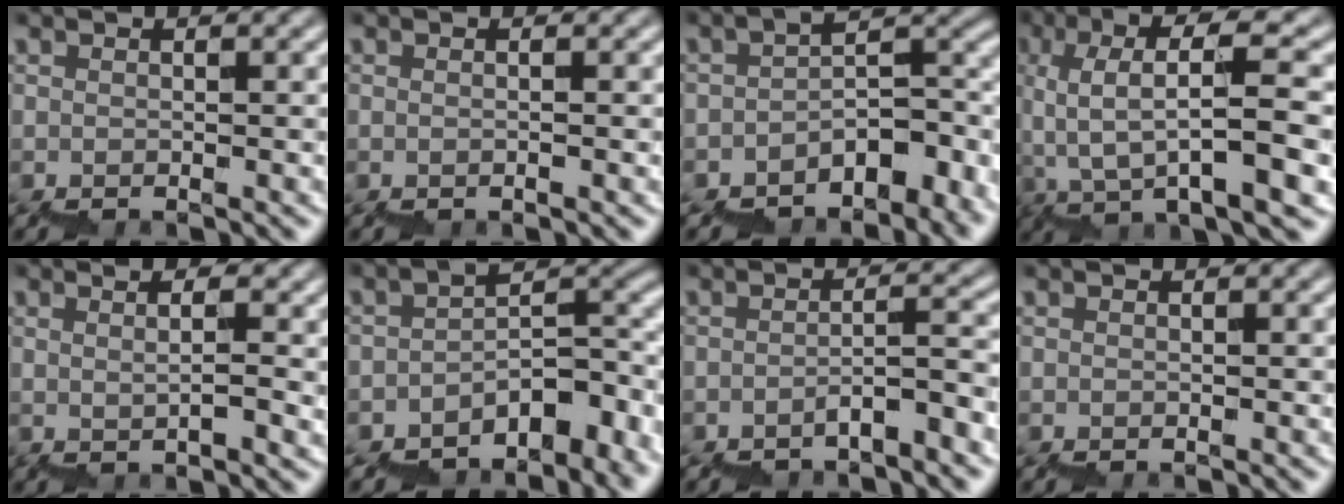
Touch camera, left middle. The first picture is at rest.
{"total": 0.5, "force": [0.2, 0.1, 0.5], "torque": [-0.006, 0.000, 0.000]}
{"total": 6.6, "force": [-3.6, 3.3, 4.4], "torque": [-0.053, 0.010, -0.062]}
{"total": 8.2, "force": [0.9, 2.2, 7.9], "torque": [-0.139, 0.022, 0.016]}
{"total": 3.1, "force": [1.7, 0.7, 2.5], "torque": [-0.022, 0.005, 0.032]}
{"total": 7.6, "force": [-4.4, 4.0, 4.8], "torque": [-0.060, 0.008, -0.067]}
{"total": 2.8, "force": [-1.5, 0.4, 2.4], "torque": [-0.032, 0.022, -0.023]}
{"total": 0.0}